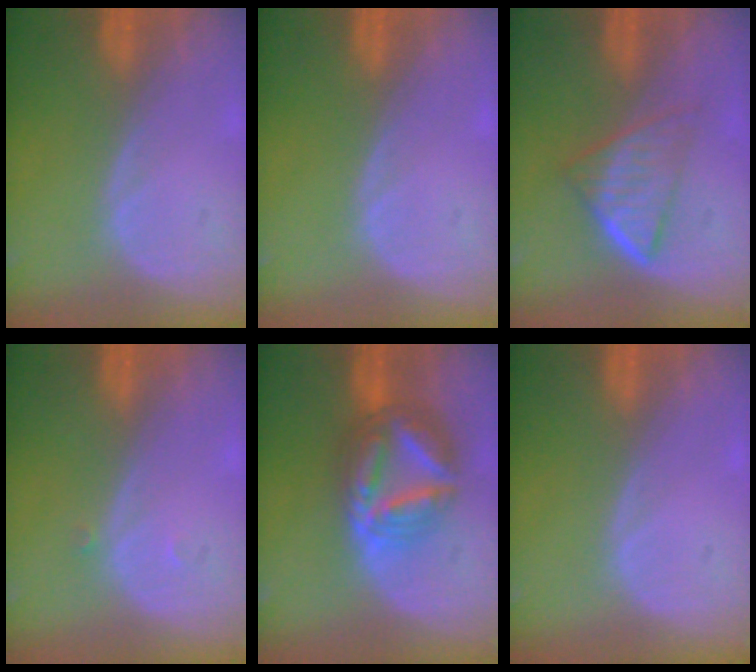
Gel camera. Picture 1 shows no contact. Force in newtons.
{"total": 0.0}
{"total": 6.4, "press": 5.5, "slide": 3.4}
{"total": 0.7, "press": 0.5, "slide": 0.5}
{"total": 8.5, "press": 8.5, "slide": 0.7}
{"total": 0.0}